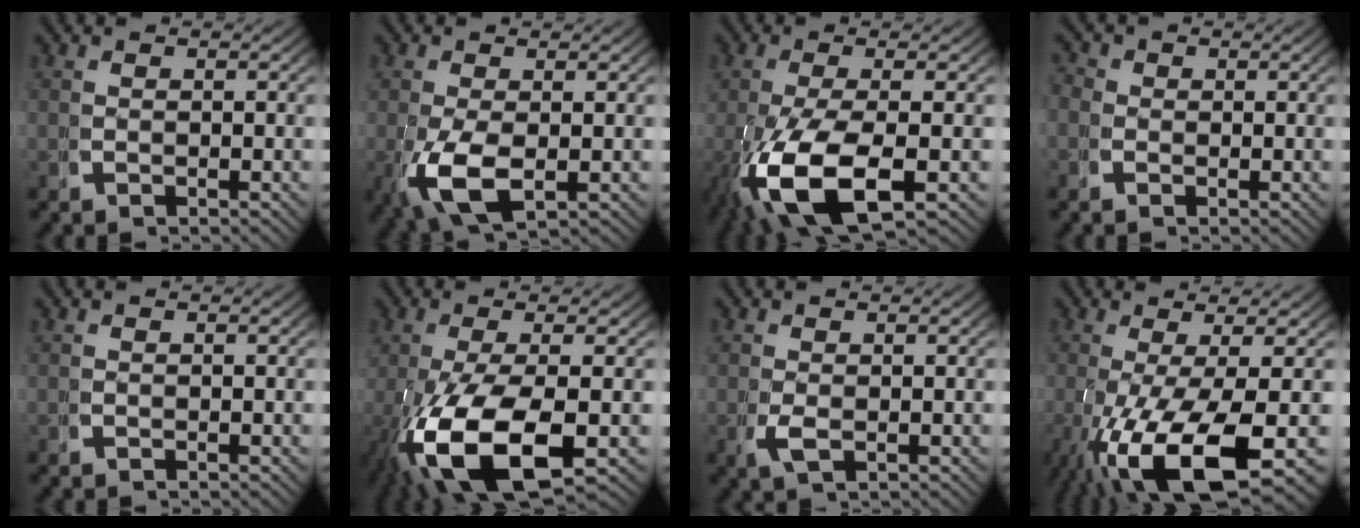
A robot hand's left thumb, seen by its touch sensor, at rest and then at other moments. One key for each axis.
{"total": 6.1, "fx": -0.8, "fy": 3.4, "fz": 5.0, "tx": -0.137, "ty": -0.031, "tz": 0.008}
{"total": 10.1, "fx": -2.2, "fy": 4.8, "fz": 8.7, "tx": -0.205, "ty": -0.038, "tz": -0.005}
{"total": 1.5, "fx": -0.2, "fy": 1.5, "fz": 0.2, "tx": 0.004, "ty": -0.001, "tz": -0.014}
{"total": 0.0}
{"total": 11.3, "fx": -2.1, "fy": 5.2, "fz": 9.8, "tx": -0.227, "ty": -0.040, "tz": 0.001}
{"total": 1.5, "fx": 0.1, "fy": 0.7, "fz": 1.4, "tx": -0.039, "ty": -0.006, "tz": 0.008}
{"total": 11.6, "fx": -3.1, "fy": 4.9, "fz": 10.0, "tx": -0.214, "ty": -0.049, "tz": -0.011}